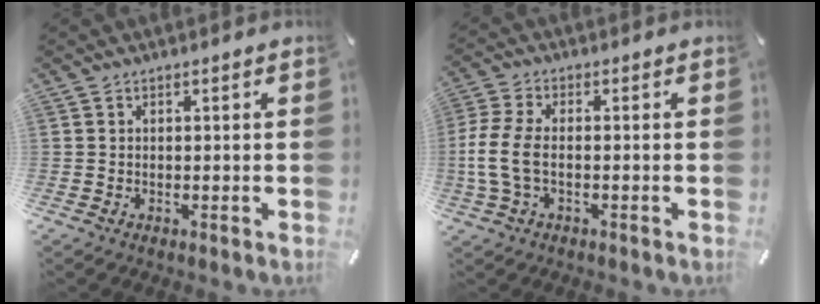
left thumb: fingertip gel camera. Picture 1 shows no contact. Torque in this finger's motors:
{"motor_torque": [-0.36, 1.10, 0.73, -0.61, 0.19]}